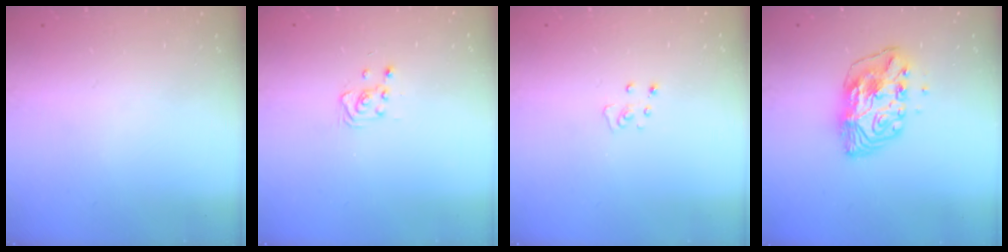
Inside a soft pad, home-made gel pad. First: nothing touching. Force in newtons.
{"total": 3.8, "press": 3.7, "slide": 0.6}
{"total": 2.8, "press": 2.8, "slide": 0.2}
{"total": 10.4, "press": 10.4, "slide": 1.1}